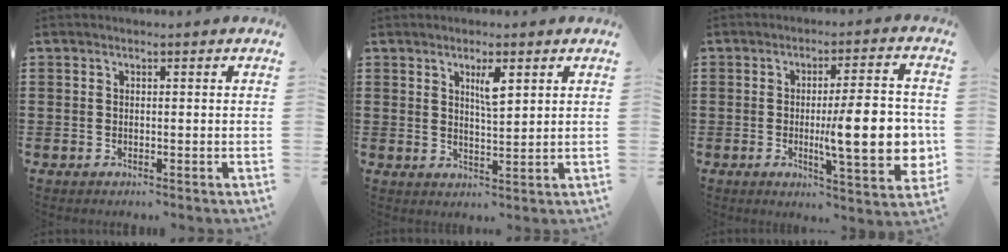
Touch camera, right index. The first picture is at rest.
{"total": 3.5, "force": [1.7, 0.8, 3.0], "torque": [-0.047, -0.001, 0.024]}
{"total": 13.3, "force": [-1.2, 3.2, 12.9], "torque": [-0.172, -0.014, -0.019]}